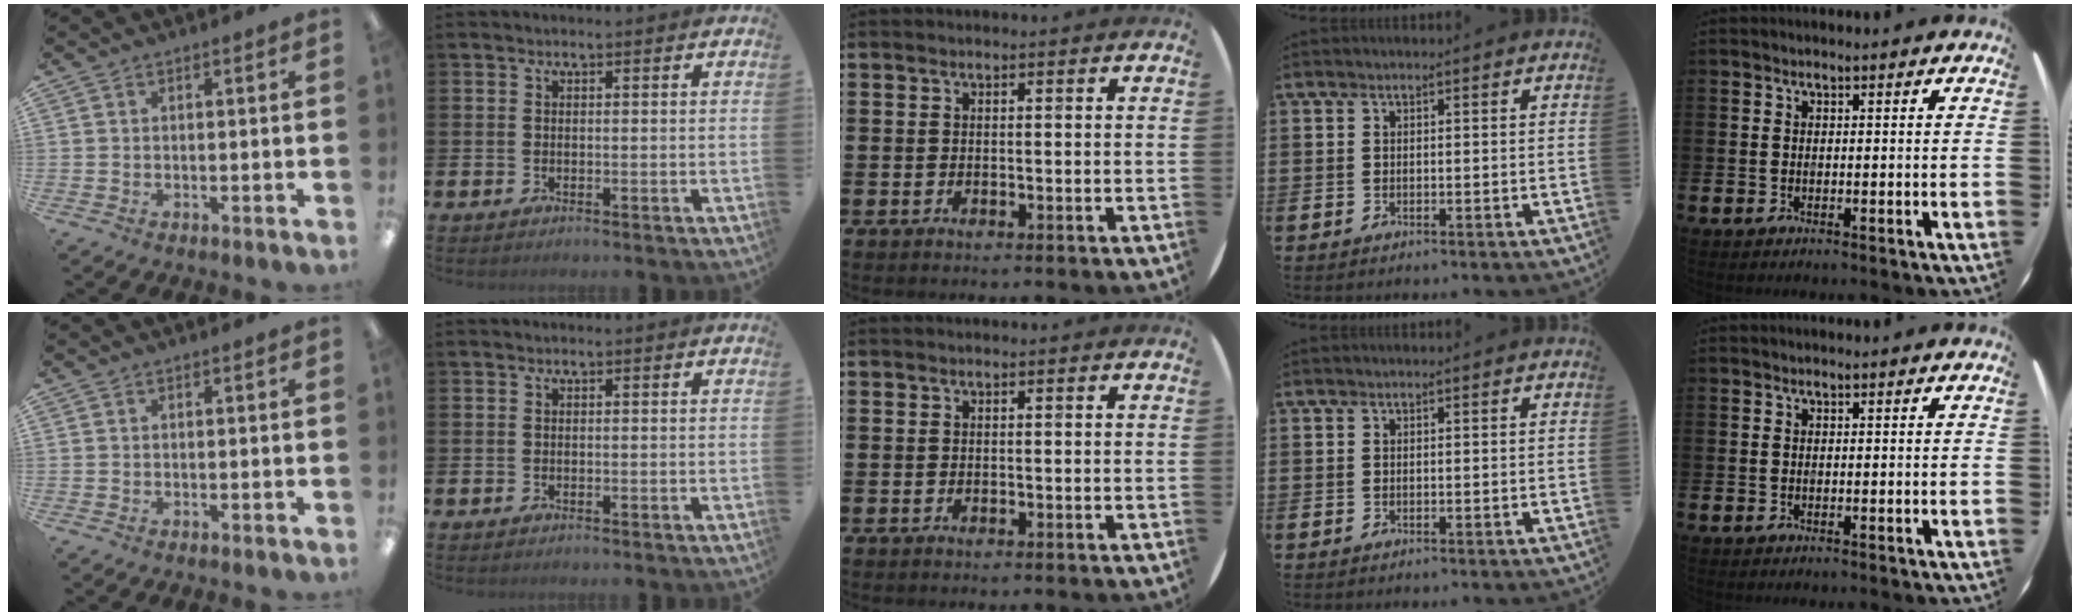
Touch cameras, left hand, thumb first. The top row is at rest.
{}